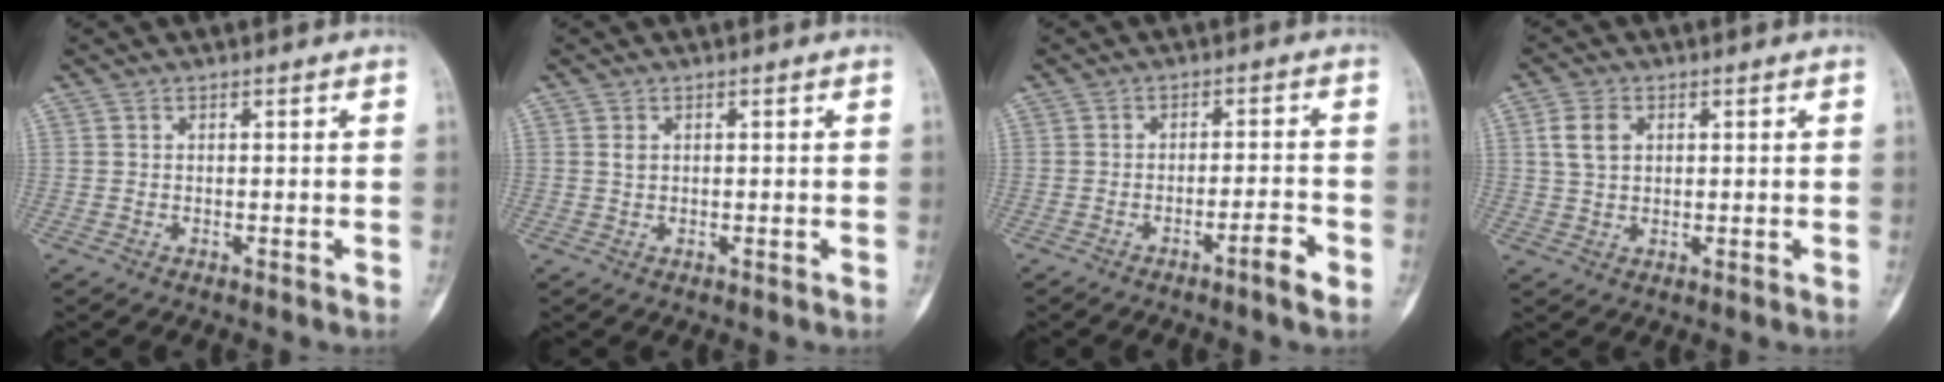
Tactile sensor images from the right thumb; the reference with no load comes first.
{"total": 1.0, "force": [0.4, 0.7, 0.6], "torque": [-0.007, 0.001, 0.007]}
{"total": 4.1, "force": [-2.4, 0.3, 3.3], "torque": [-0.058, 0.018, -0.039]}
{"total": 4.8, "force": [1.4, 3.4, 3.1], "torque": [-0.056, 0.002, 0.029]}